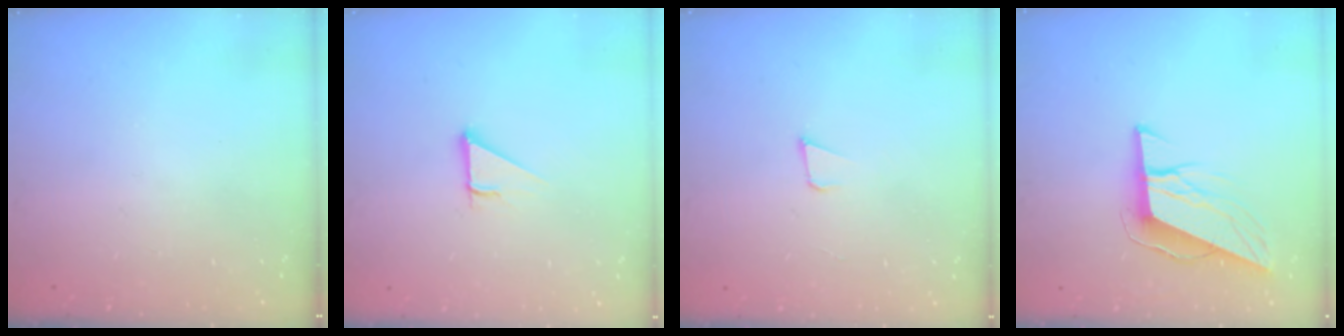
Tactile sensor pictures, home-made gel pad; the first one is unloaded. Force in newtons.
{"total": 2.9, "press": 2.9, "slide": 0.1}
{"total": 3.2, "press": 1.9, "slide": 2.6}
{"total": 9.8, "press": 9.6, "slide": 2.3}